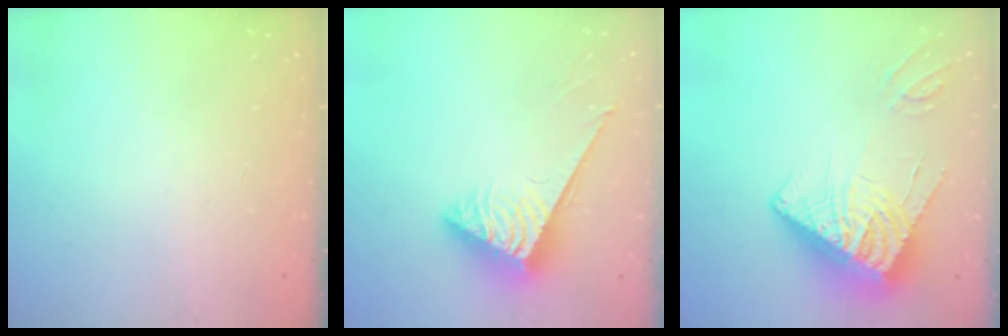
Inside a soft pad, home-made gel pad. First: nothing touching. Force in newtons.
{"total": 3.8, "press": 3.8, "slide": 0.4}
{"total": 13.5, "press": 13.3, "slide": 2.0}